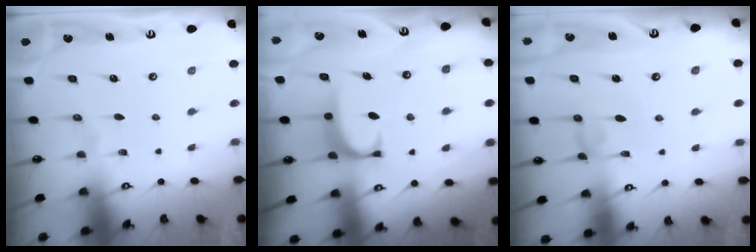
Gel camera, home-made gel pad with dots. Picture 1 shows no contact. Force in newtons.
{"total": 1.8, "press": 1.8, "slide": 0.5}
{"total": 0.6, "press": 0.5, "slide": 0.3}